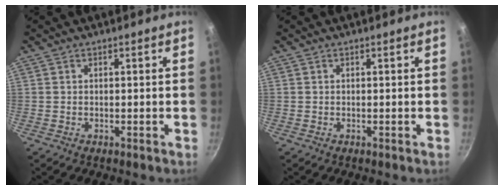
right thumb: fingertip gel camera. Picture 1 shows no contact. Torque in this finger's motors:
{"motor_torque": [0.00, 0.00, 0.00, 0.00, 0.00]}